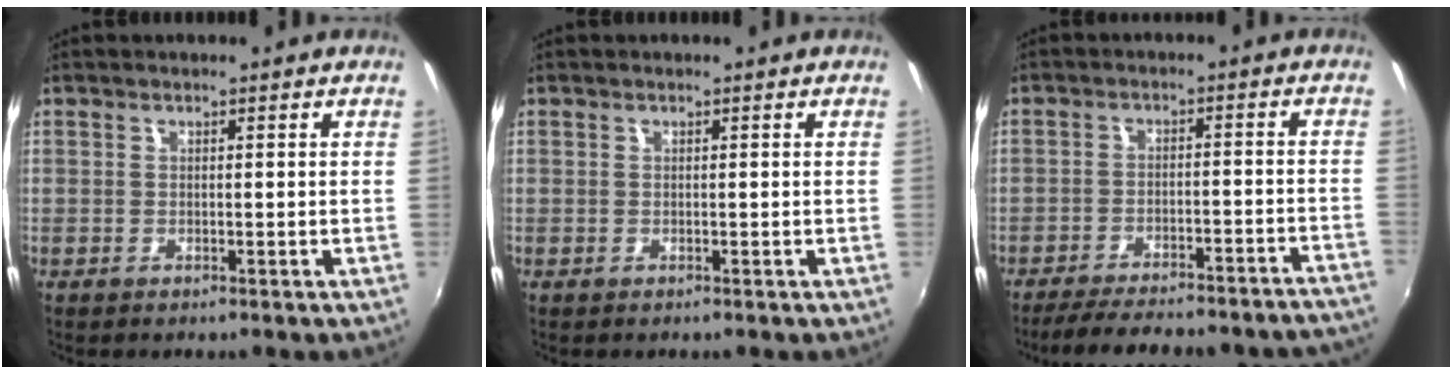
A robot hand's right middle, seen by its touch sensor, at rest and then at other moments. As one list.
[{"total": 0.0}, {"total": 19.1, "force": [-17.4, 2.7, 7.4], "torque": [-0.120, -0.006, -0.218]}]